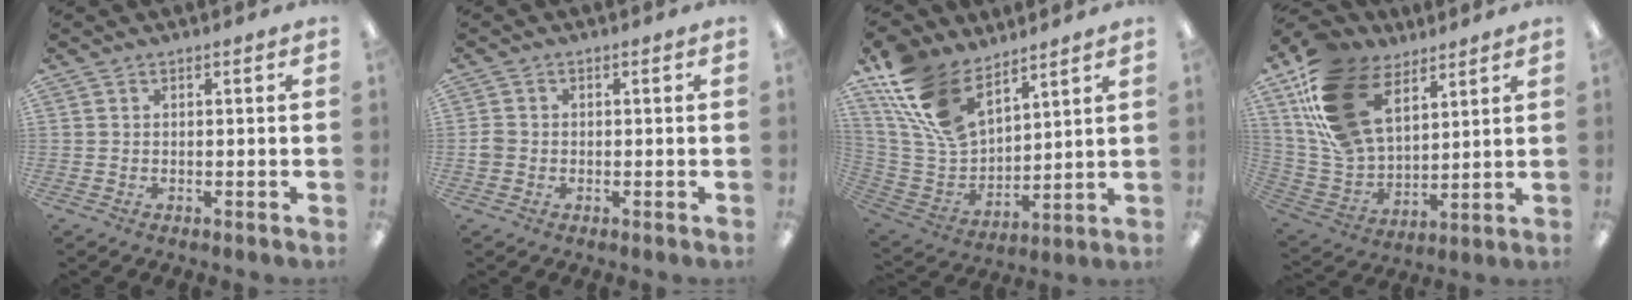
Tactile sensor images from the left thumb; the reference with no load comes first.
{"total": 2.2, "force": [-0.6, 1.9, 0.9], "torque": [-0.016, 0.005, -0.012]}
{"total": 18.1, "force": [11.7, 9.7, 9.8], "torque": [-0.236, -0.054, 0.220]}
{"total": 21.5, "force": [10.9, 13.7, 12.5], "torque": [-0.278, -0.042, 0.205]}